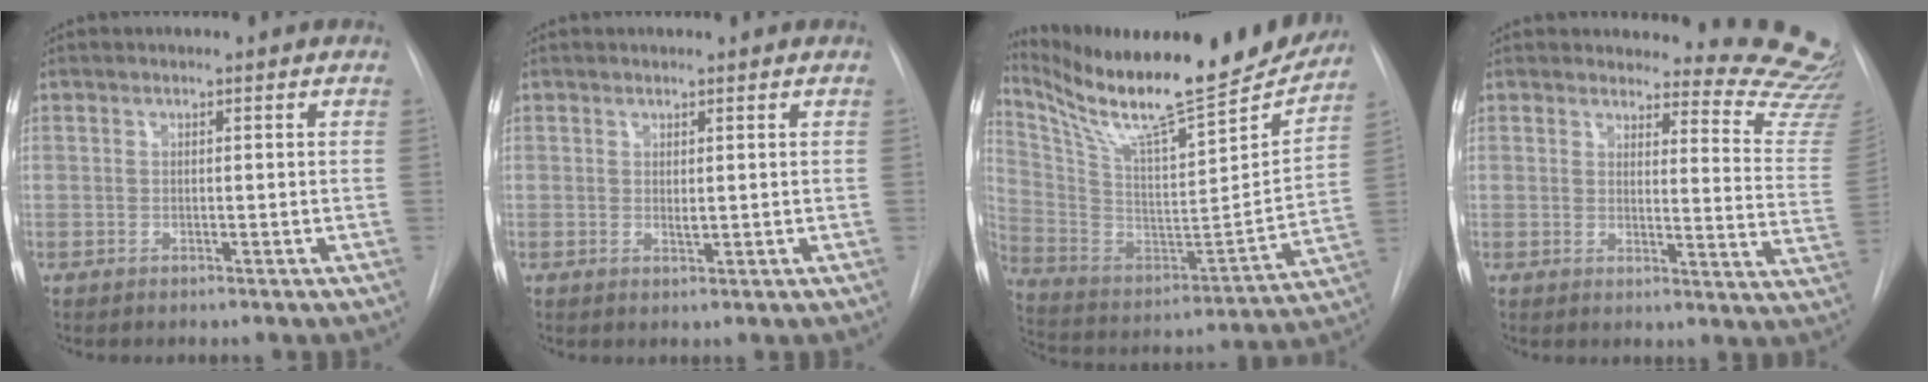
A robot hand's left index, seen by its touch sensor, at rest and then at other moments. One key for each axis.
{"total": 0.9, "fx": 0.2, "fy": 0.3, "fz": 0.8, "tx": -0.014, "ty": -0.007, "tz": 0.003}
{"total": 26.8, "fx": 23.0, "fy": 3.3, "fz": 13.3, "tx": -0.238, "ty": -0.062, "tz": 0.347}
{"total": 15.1, "fx": 14.9, "fy": 1.2, "fz": 1.5, "tx": 0.017, "ty": -0.158, "tz": 0.130}